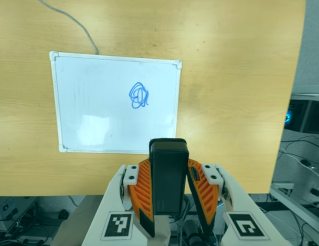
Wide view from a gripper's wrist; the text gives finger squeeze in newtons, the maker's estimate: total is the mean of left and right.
{"total": 3.7, "left": 3.0, "right": 4.5}